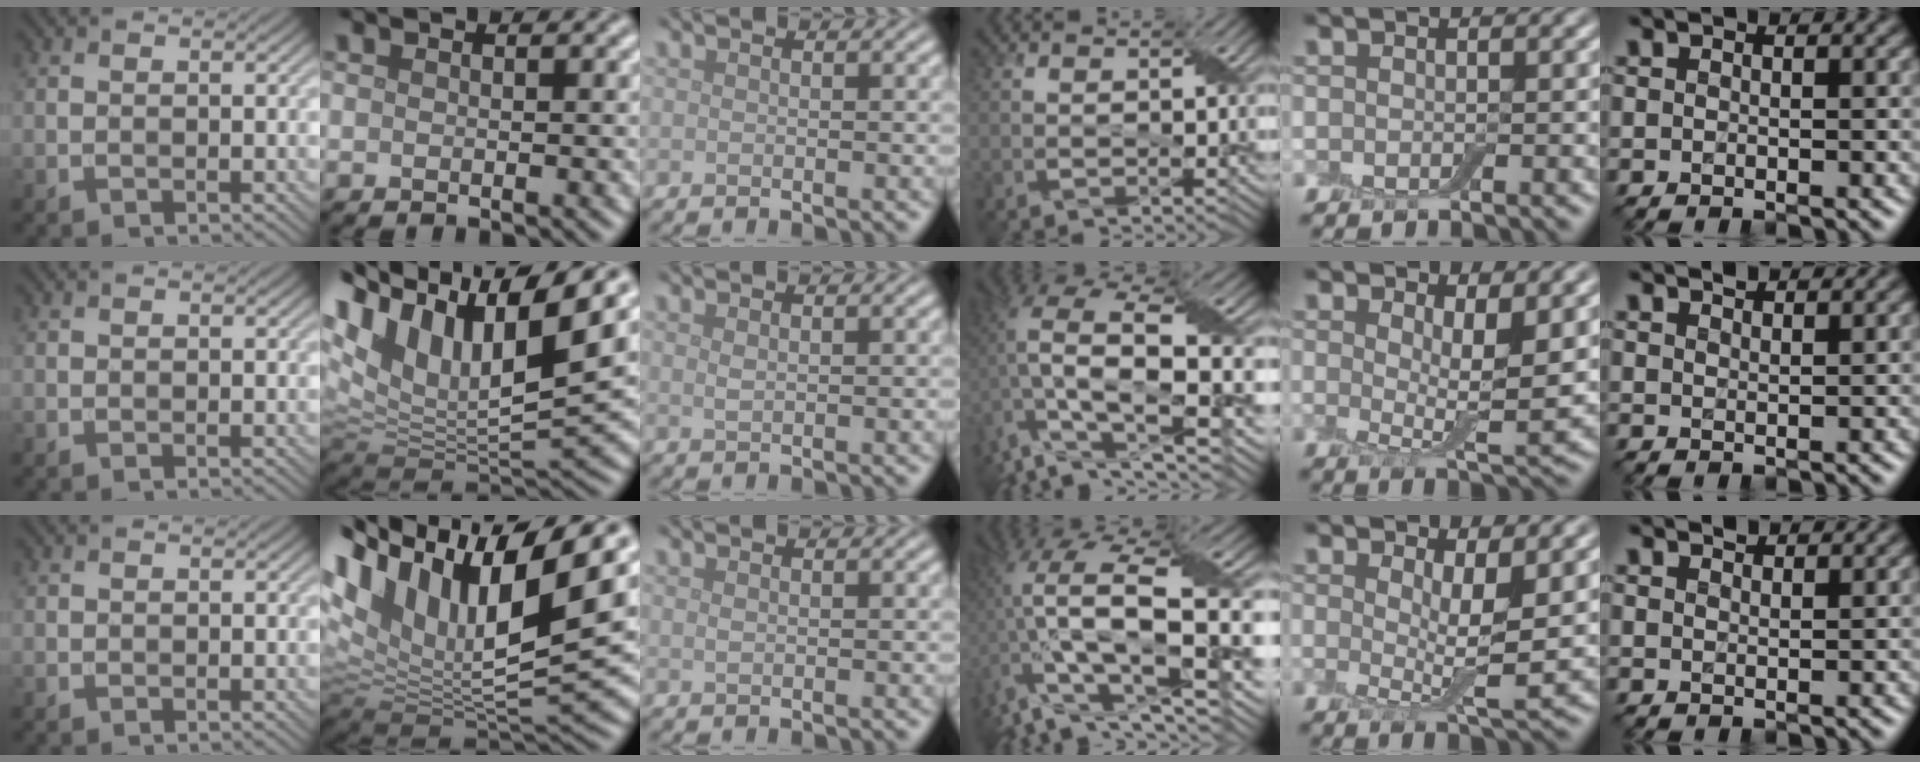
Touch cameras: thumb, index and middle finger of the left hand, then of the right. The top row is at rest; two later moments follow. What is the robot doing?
{"motion": "peel", "object": "bubble wrap"}